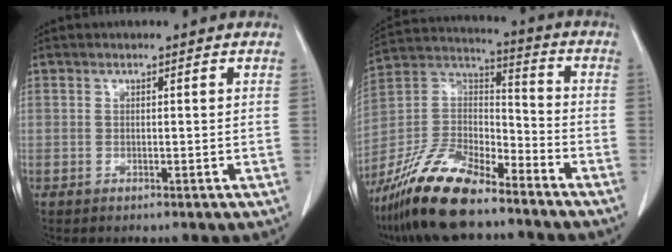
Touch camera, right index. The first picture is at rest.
{"total": 17.2, "force": [-13.4, 4.7, 9.7], "torque": [-0.206, -0.002, -0.253]}